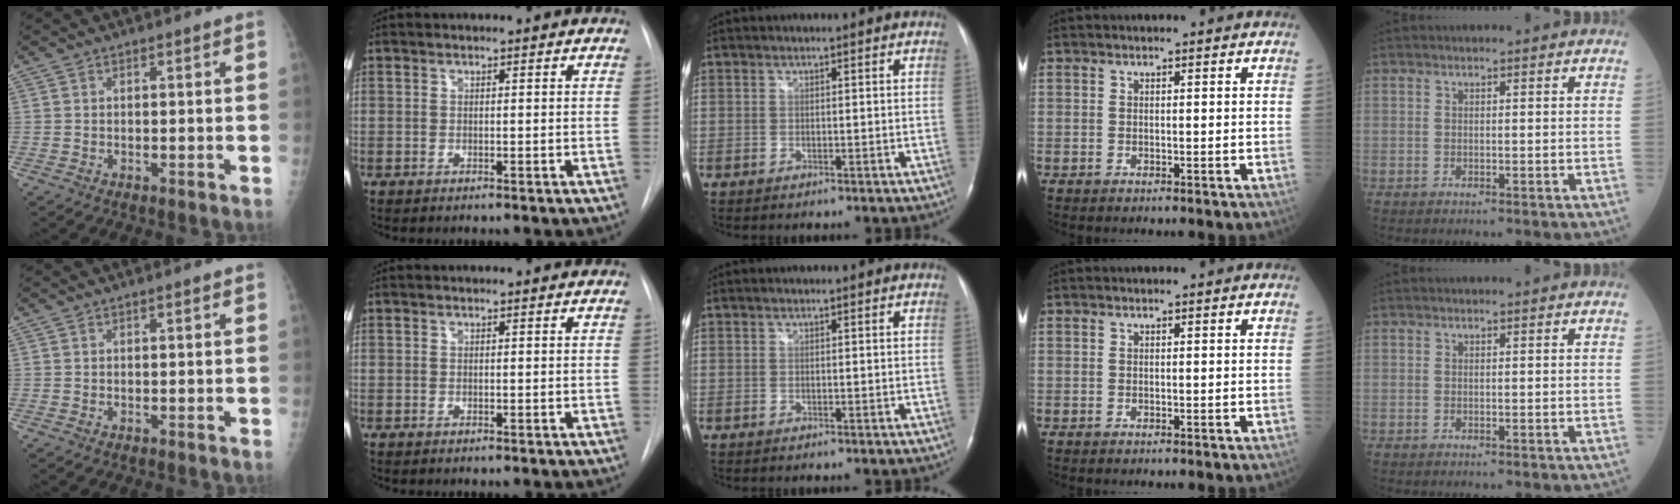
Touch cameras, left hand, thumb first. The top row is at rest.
{}